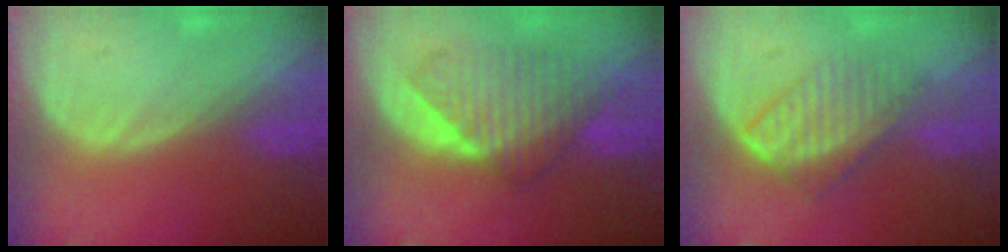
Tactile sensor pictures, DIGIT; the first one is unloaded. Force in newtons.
{"total": 7.6, "press": 7.5, "slide": 0.7}
{"total": 6.3, "press": 6.2, "slide": 1.5}